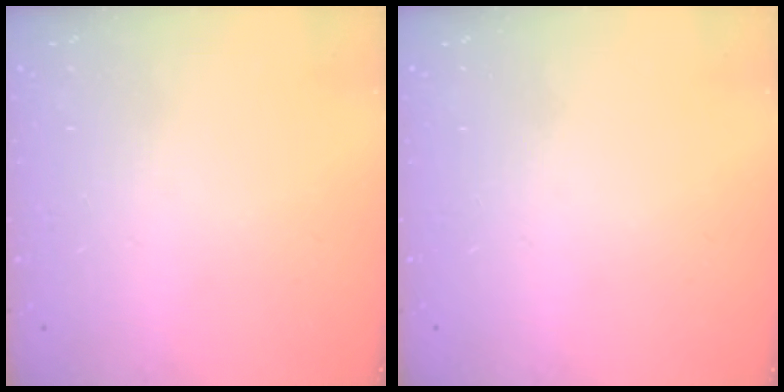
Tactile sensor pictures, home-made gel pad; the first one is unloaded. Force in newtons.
{"total": 0.0}